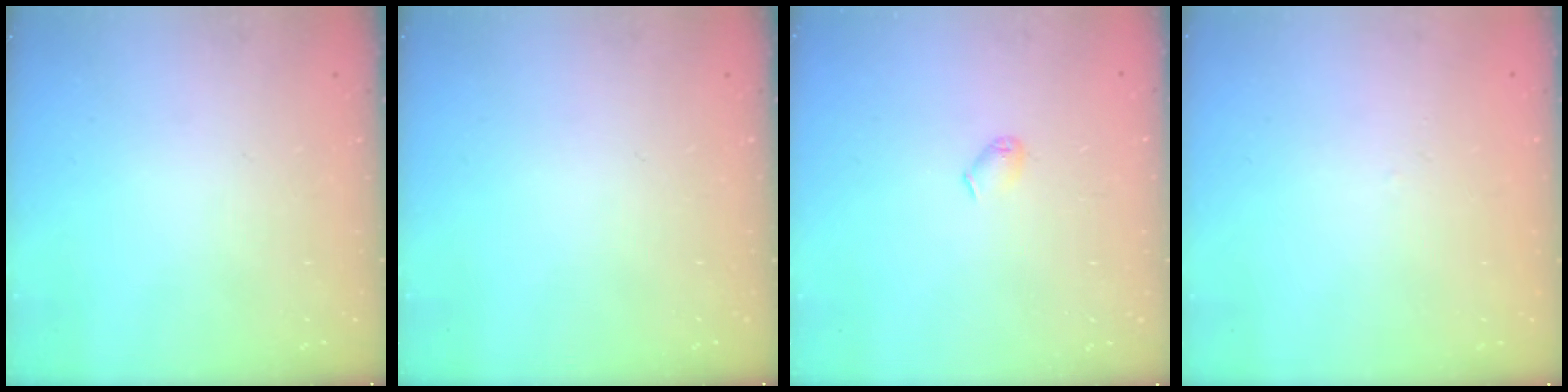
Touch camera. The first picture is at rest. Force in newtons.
{"total": 0.0}
{"total": 5.0, "press": 4.9, "slide": 0.6}
{"total": 1.6, "press": 1.6, "slide": 0.3}